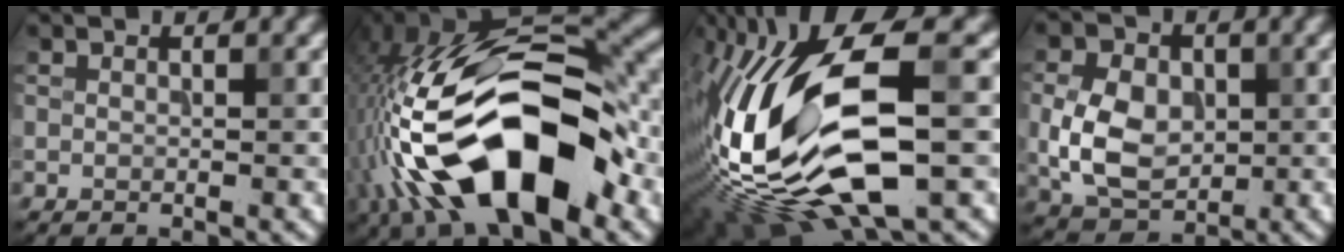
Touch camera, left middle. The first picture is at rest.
{"total": 15.8, "force": [-6.0, 6.5, 13.0], "torque": [-0.219, 0.021, -0.100]}
{"total": 17.5, "force": [-3.4, 6.5, 15.9], "torque": [-0.324, 0.012, -0.063]}
{"total": 6.4, "force": [-0.3, 4.6, 4.5], "torque": [-0.090, 0.002, -0.009]}